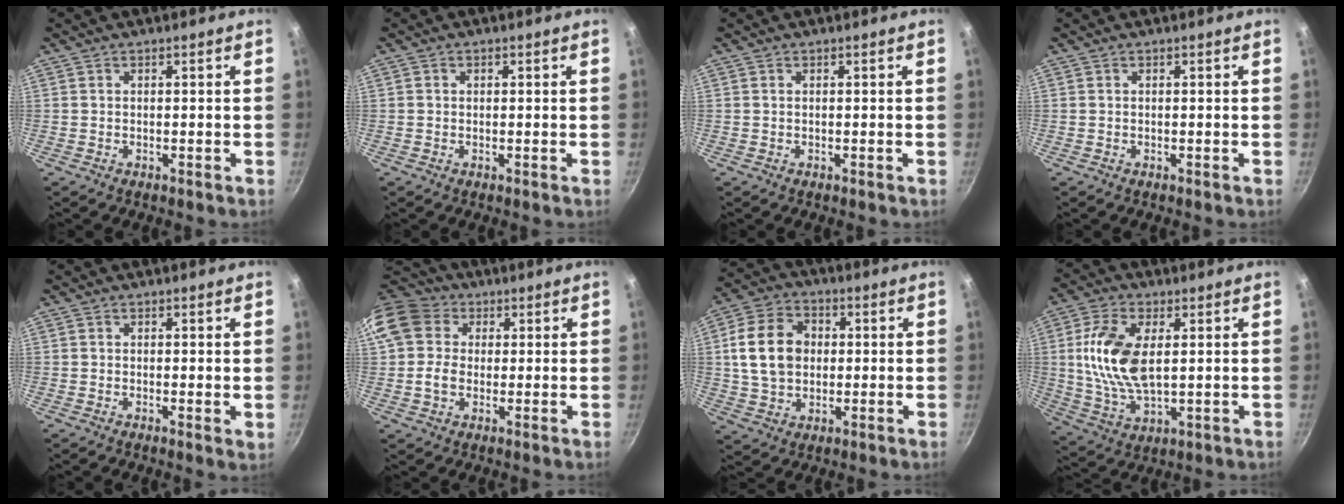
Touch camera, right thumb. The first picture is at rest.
{"total": 0.6, "force": [0.1, 0.6, 0.2], "torque": [-0.001, 0.003, 0.001]}
{"total": 0.0}
{"total": 0.0}
{"total": 1.3, "force": [0.2, 0.5, 1.2], "torque": [-0.017, -0.007, 0.000]}
{"total": 11.9, "force": [2.6, 10.0, 6.0], "torque": [-0.103, 0.016, 0.035]}
{"total": 13.0, "force": [1.5, 9.9, 8.3], "torque": [-0.133, 0.013, 0.019]}
{"total": 13.6, "force": [2.2, 7.2, 11.3], "torque": [-0.218, -0.004, 0.045]}